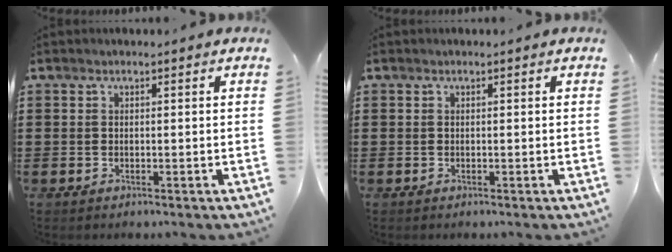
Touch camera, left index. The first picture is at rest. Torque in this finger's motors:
{"motor_torque": [0.00, 0.00, 0.00, 0.00]}